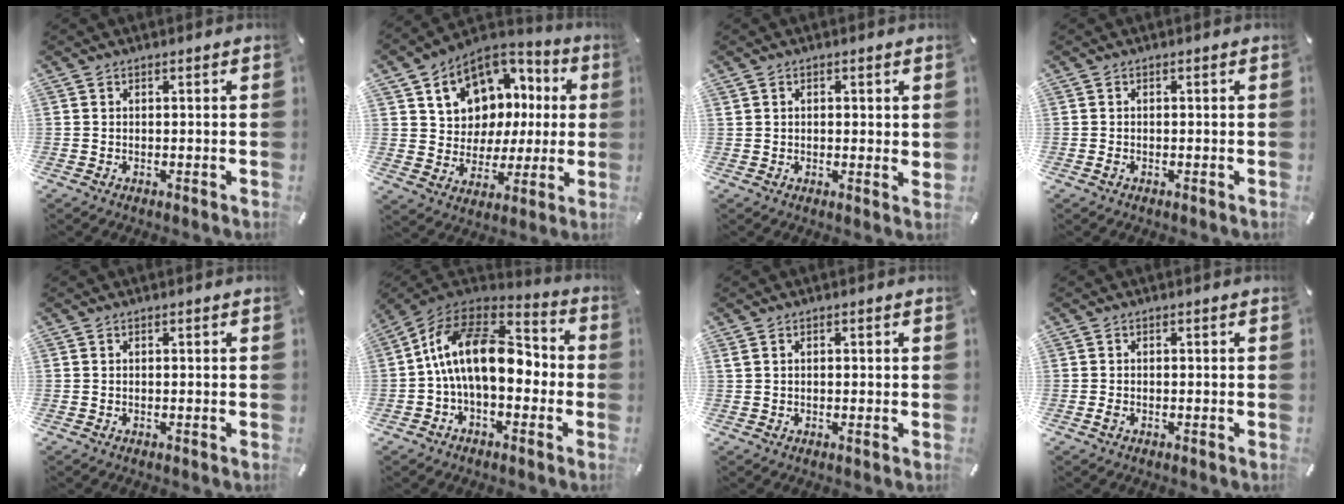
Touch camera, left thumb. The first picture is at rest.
{"total": 11.7, "force": [5.4, 9.7, 3.6], "torque": [-0.077, -0.047, 0.108]}
{"total": 1.8, "force": [0.6, 1.0, 1.4], "torque": [-0.019, 0.000, 0.008]}
{"total": 0.6, "force": [-0.3, 0.3, 0.5], "torque": [-0.008, -0.001, -0.005]}
{"total": 0.0}
{"total": 18.1, "force": [0.0, 10.9, 14.4], "torque": [-0.270, 0.018, -0.005]}
{"total": 1.1, "force": [0.2, 0.5, 1.0], "torque": [-0.019, 0.001, 0.003]}
{"total": 0.8, "force": [-0.4, 0.4, 0.6], "torque": [-0.017, -0.003, -0.010]}